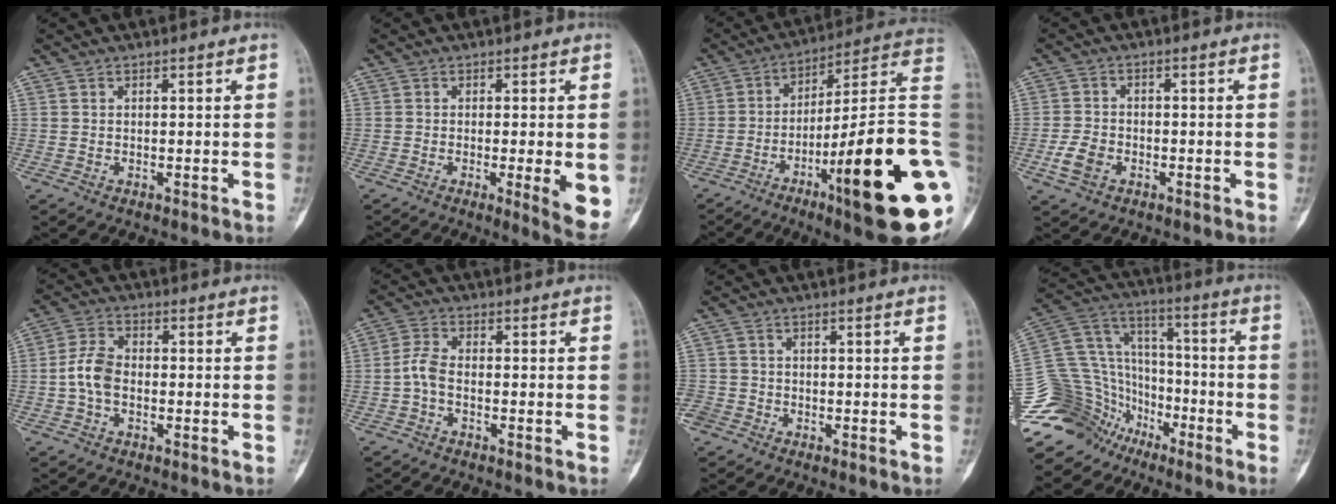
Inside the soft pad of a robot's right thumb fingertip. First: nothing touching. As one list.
[{"total": 7.2, "force": [-1.2, 1.4, 7.0], "torque": [-0.091, -0.017, -0.016]}, {"total": 26.4, "force": [-7.4, 3.7, 25.0], "torque": [-0.315, 0.030, -0.112]}, {"total": 4.6, "force": [-1.9, 3.2, 2.7], "torque": [-0.051, 0.009, -0.037]}, {"total": 6.0, "force": [-1.2, 3.9, 4.5], "torque": [-0.088, 0.020, -0.031]}, {"total": 3.7, "force": [-1.2, 1.8, 3.0], "torque": [-0.068, 0.013, -0.032]}, {"total": 3.5, "force": [-2.1, 2.8, 0.5], "torque": [-0.002, 0.012, -0.045]}, {"total": 21.7, "force": [-14.9, 14.5, 6.2], "torque": [-0.118, 0.106, -0.270]}]